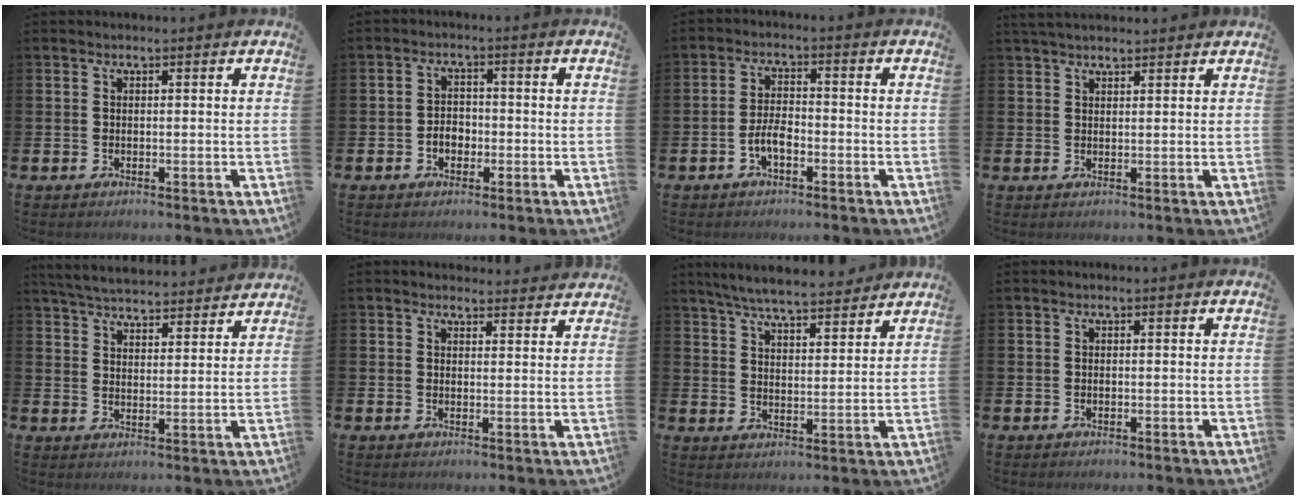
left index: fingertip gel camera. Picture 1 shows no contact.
{"total": 2.6, "force": [-1.0, 2.0, 1.2], "torque": [-0.013, -0.001, -0.024]}
{"total": 3.4, "force": [-1.5, 1.5, 2.7], "torque": [-0.050, 0.003, -0.032]}
{"total": 2.7, "force": [2.5, 0.6, 0.7], "torque": [-0.018, -0.002, 0.046]}
{"total": 5.7, "force": [5.6, 0.7, 0.7], "torque": [-0.031, -0.037, 0.099]}
{"total": 2.4, "force": [2.3, 0.5, -0.1], "torque": [0.007, -0.012, 0.041]}
{"total": 5.9, "force": [5.7, 0.6, 1.5], "torque": [-0.047, -0.032, 0.099]}
{"total": 0.0}